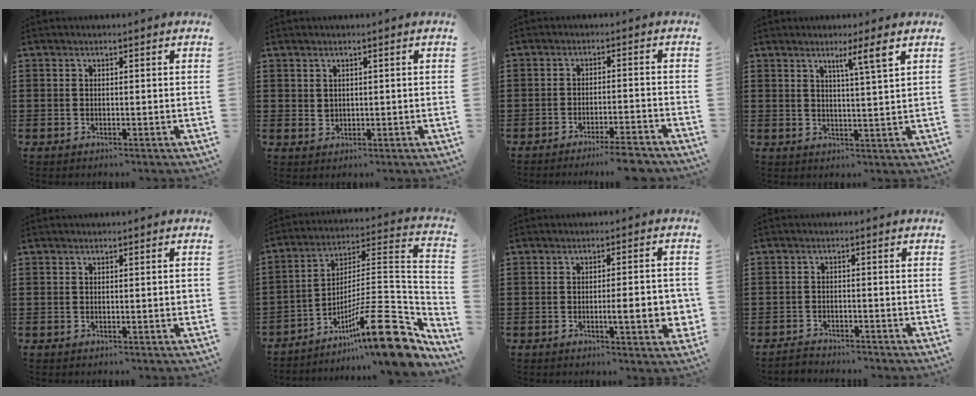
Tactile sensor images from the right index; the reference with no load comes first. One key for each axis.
{"total": 1.6, "fx": 1.2, "fy": 0.9, "fz": 0.2, "tx": -0.007, "ty": 0.003, "tz": 0.024}
{"total": 4.5, "fx": -4.0, "fy": -0.5, "fz": 2.0, "tx": -0.033, "ty": -0.012, "tz": -0.075}
{"total": 4.2, "fx": 2.3, "fy": -0.6, "fz": 3.5, "tx": -0.065, "ty": -0.007, "tz": 0.033}
{"total": 0.9, "fx": -0.1, "fy": 0.1, "fz": 0.9, "tx": -0.016, "ty": -0.001, "tz": -0.002}
{"total": 17.4, "fx": -9.2, "fy": 3.5, "fz": 14.4, "tx": -0.205, "ty": 0.012, "tz": -0.151}
{"total": 6.7, "fx": -1.5, "fy": 1.3, "fz": 6.4, "tx": -0.085, "ty": -0.009, "tz": -0.024}
{"total": 1.9, "fx": -1.9, "fy": 0.2, "fz": -0.1, "tx": -0.004, "ty": 0.001, "tz": -0.043}